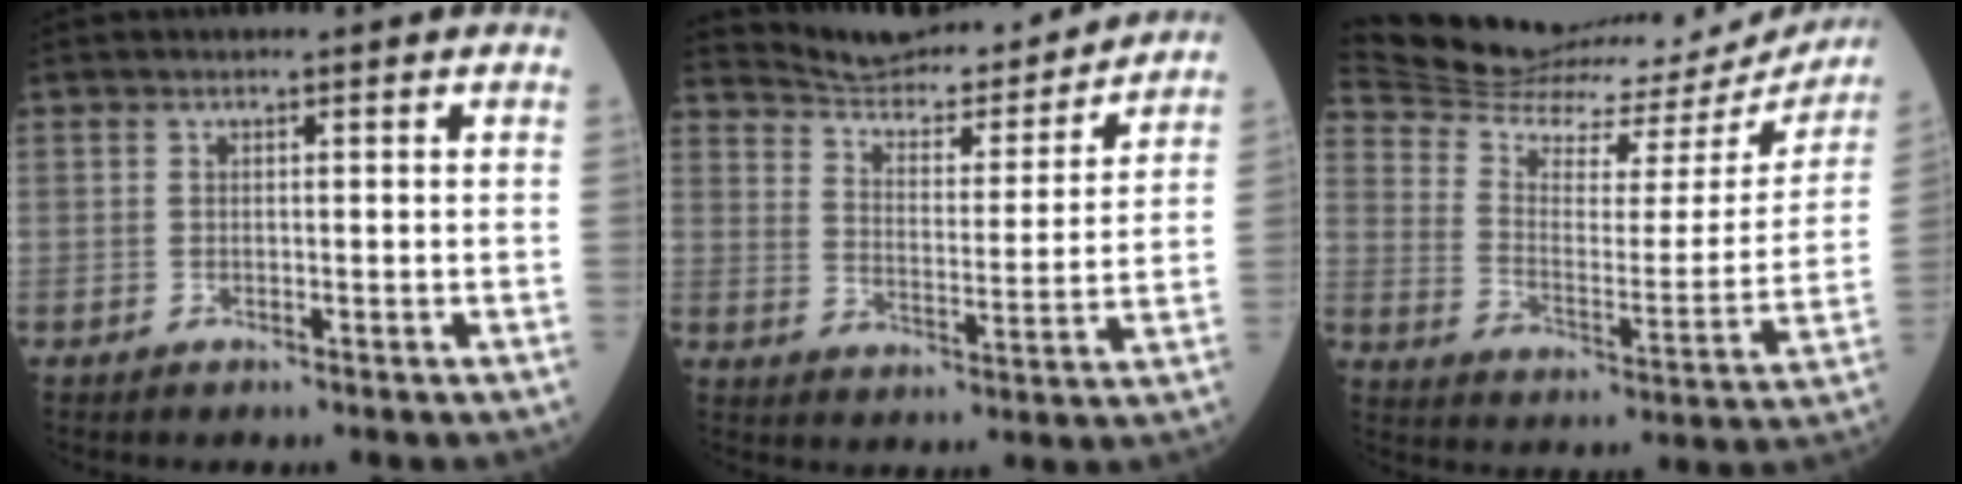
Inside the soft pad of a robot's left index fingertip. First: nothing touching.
{"total": 16.4, "force": [15.8, 2.1, 3.7], "torque": [-0.059, -0.016, 0.225]}
{"total": 29.0, "force": [27.7, 5.2, 6.6], "torque": [-0.125, -0.085, 0.362]}